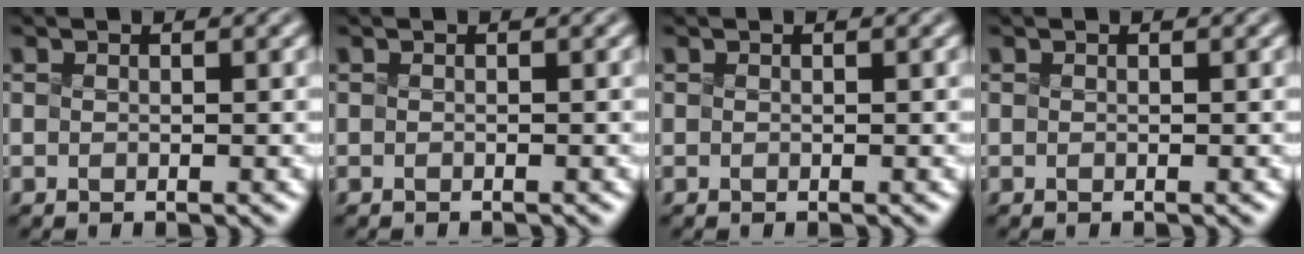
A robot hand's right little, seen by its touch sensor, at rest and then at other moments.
{"total": 0.6, "force": [-0.6, 0.0, 0.1], "torque": [0.003, -0.002, -0.009]}
{"total": 0.0}
{"total": 0.0}